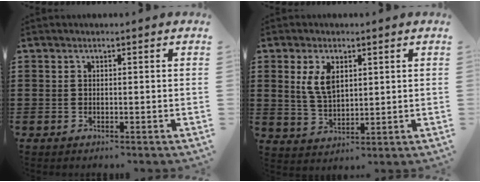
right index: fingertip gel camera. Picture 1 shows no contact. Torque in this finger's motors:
{"motor_torque": [0.49, 0.36, 0.16, 0.10]}